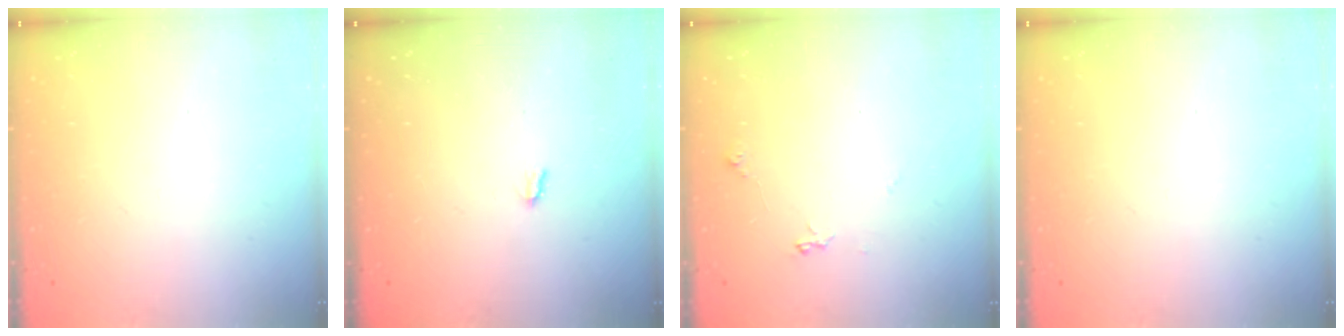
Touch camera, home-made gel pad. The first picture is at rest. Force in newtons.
{"total": 1.7, "press": 1.6, "slide": 0.3}
{"total": 5.2, "press": 5.1, "slide": 0.7}
{"total": 0.0}